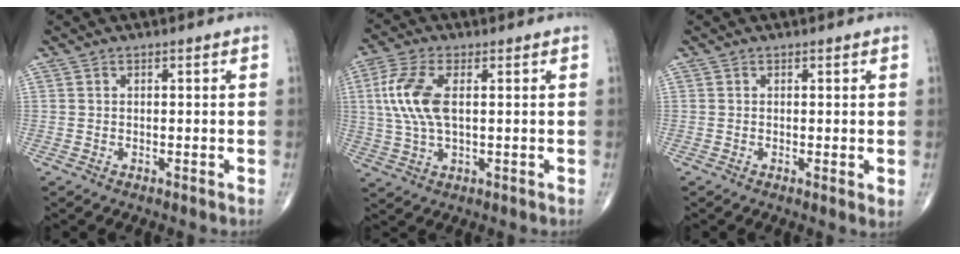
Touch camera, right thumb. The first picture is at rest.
{"total": 10.0, "force": [1.6, 4.7, 8.7], "torque": [-0.208, 0.005, 0.031]}
{"total": 1.7, "force": [-0.1, 0.3, 1.6], "torque": [-0.031, -0.007, -0.006]}